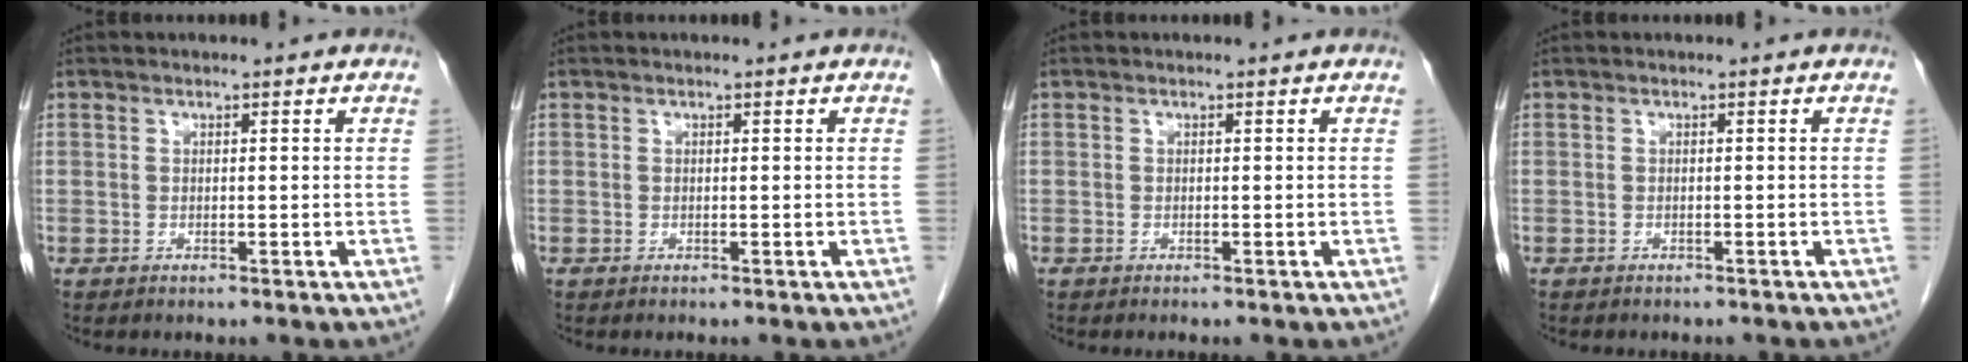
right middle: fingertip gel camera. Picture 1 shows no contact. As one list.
[{"total": 0.0}, {"total": 0.0}, {"total": 2.1, "force": [-1.9, 0.7, 0.7], "torque": [-0.018, -0.004, -0.020]}]